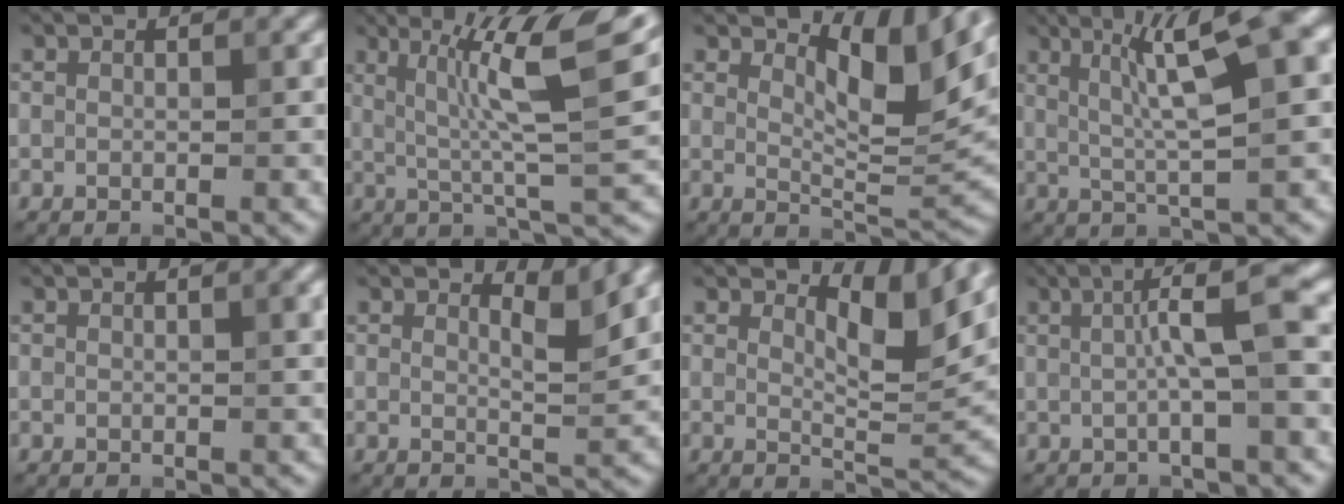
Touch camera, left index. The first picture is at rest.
{"total": 9.7, "force": [3.3, 1.6, 9.0], "torque": [-0.140, 0.005, 0.058]}
{"total": 6.7, "force": [3.6, 2.2, 5.3], "torque": [-0.075, -0.007, 0.057]}
{"total": 8.8, "force": [3.0, 1.4, 8.1], "torque": [-0.122, 0.022, 0.051]}
{"total": 1.3, "force": [0.3, 0.3, 1.2], "torque": [-0.015, 0.003, 0.003]}
{"total": 2.5, "force": [1.7, 0.4, 1.8], "torque": [-0.020, -0.005, 0.023]}
{"total": 4.7, "force": [3.0, 1.1, 3.4], "torque": [-0.057, -0.008, 0.042]}
{"total": 5.3, "force": [0.7, 0.6, 5.2], "torque": [-0.083, 0.013, 0.007]}